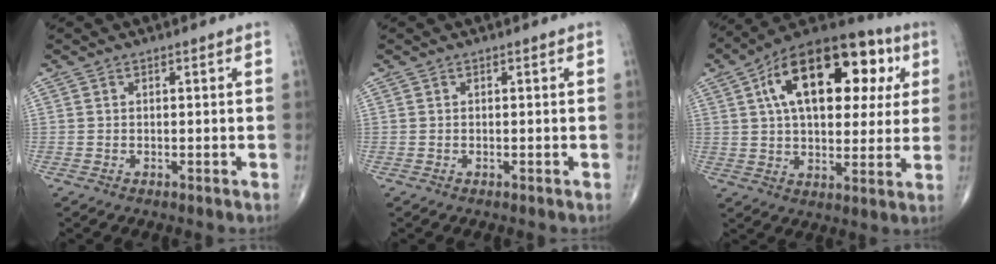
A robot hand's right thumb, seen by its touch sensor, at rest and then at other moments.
{"total": 0.0}
{"total": 23.9, "force": [7.3, 12.9, 18.7], "torque": [-0.262, 0.019, 0.105]}